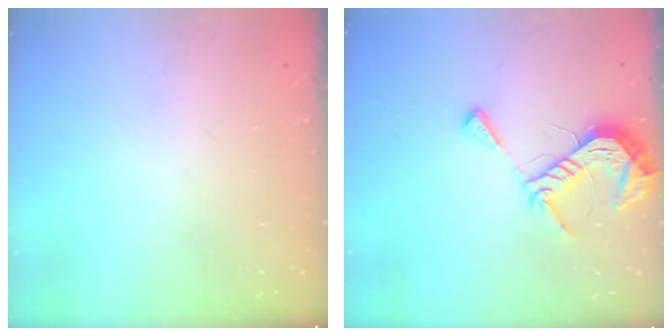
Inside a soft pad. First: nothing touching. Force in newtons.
{"total": 12.2, "press": 12.1, "slide": 1.0}